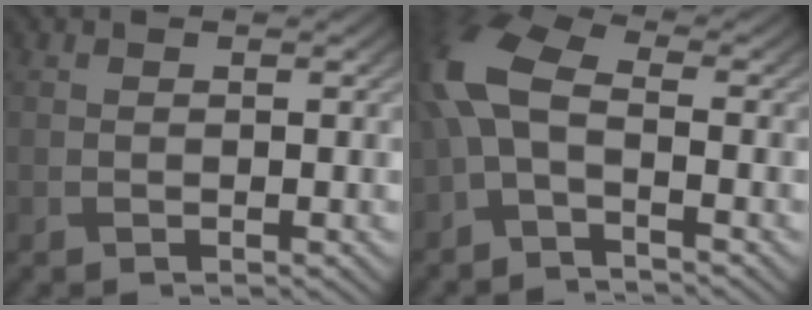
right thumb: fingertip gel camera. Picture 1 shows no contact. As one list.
[{"total": 8.3, "force": [-1.9, 3.9, 7.0], "torque": [-0.173, 0.011, -0.059]}]